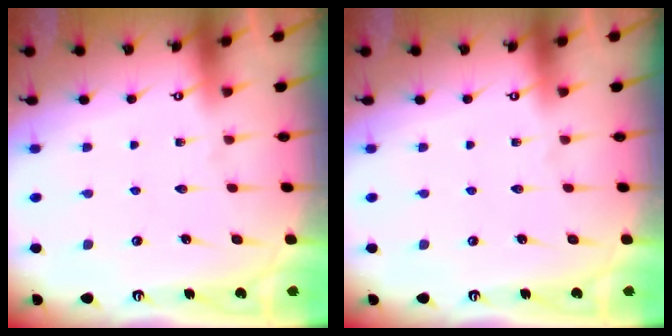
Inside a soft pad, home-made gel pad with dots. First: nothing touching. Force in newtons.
{"total": 0.0}